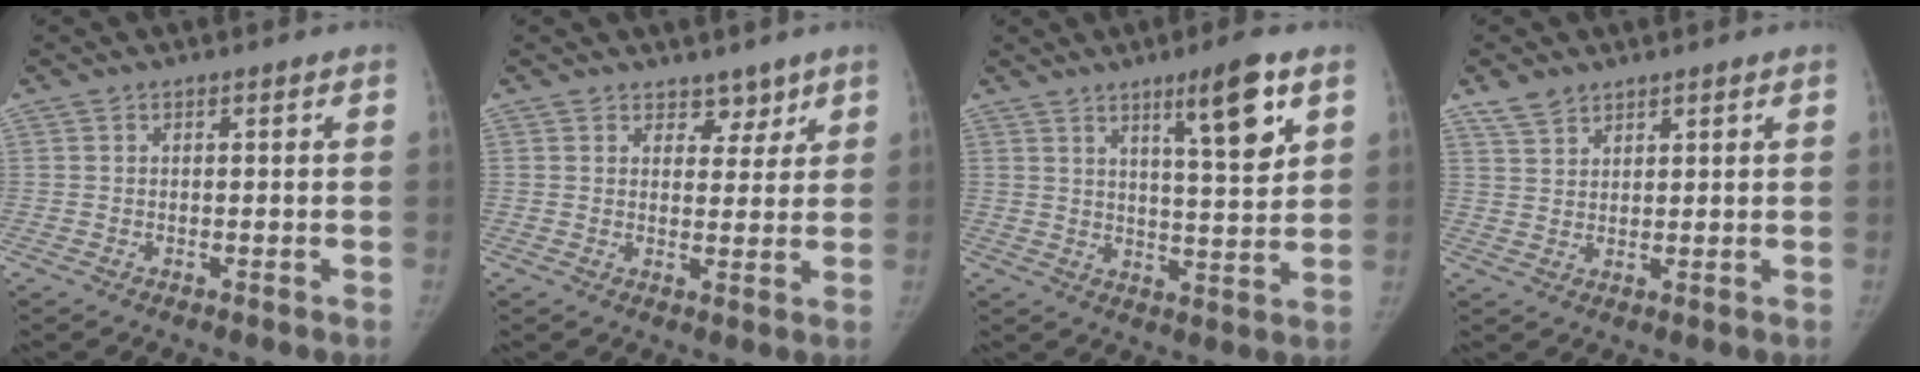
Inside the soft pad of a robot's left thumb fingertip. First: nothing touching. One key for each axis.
{"total": 3.6, "fx": 2.8, "fy": 2.2, "fz": 0.7, "tx": 0.021, "ty": -0.018, "tz": 0.039}
{"total": 10.6, "fx": 5.6, "fy": 1.7, "fz": 8.9, "tx": -0.128, "ty": -0.033, "tz": 0.088}
{"total": 3.7, "fx": 3.0, "fy": 2.0, "fz": 0.9, "tx": -0.009, "ty": -0.009, "tz": 0.063}